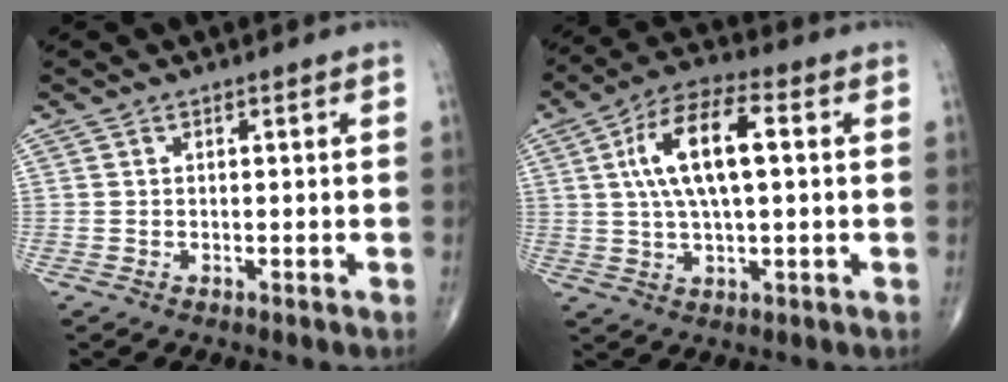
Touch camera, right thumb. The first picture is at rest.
{"total": 13.1, "force": [2.2, 5.2, 11.8], "torque": [-0.219, 0.017, 0.035]}